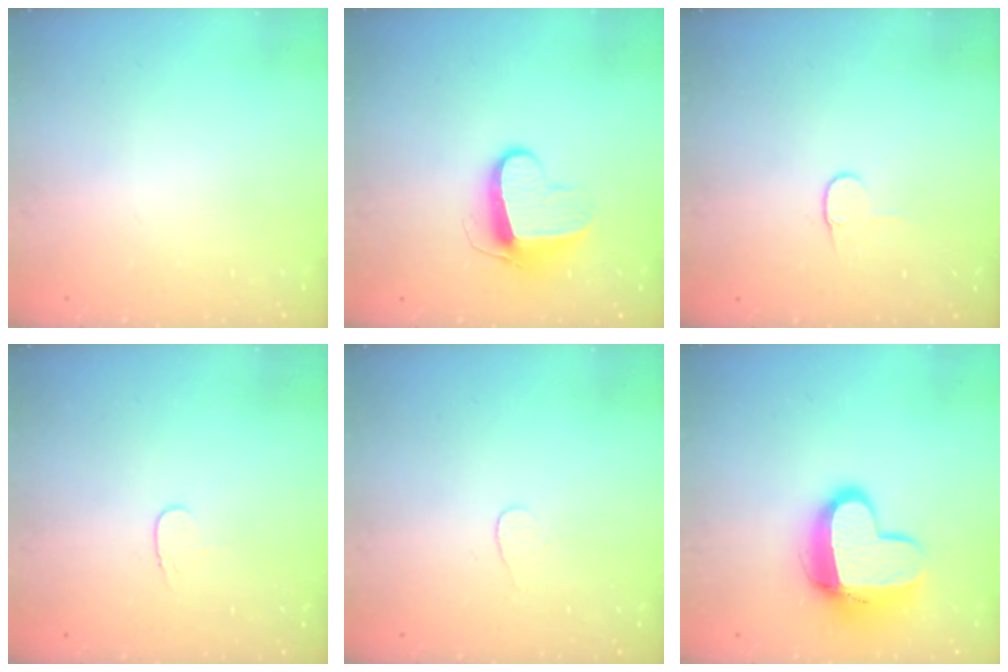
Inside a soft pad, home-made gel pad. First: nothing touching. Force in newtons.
{"total": 9.8, "press": 9.8, "slide": 0.4}
{"total": 4.9, "press": 4.9, "slide": 0.4}
{"total": 3.4, "press": 3.4, "slide": 0.4}
{"total": 2.7, "press": 2.7, "slide": 0.3}
{"total": 13.0, "press": 13.0, "slide": 1.2}